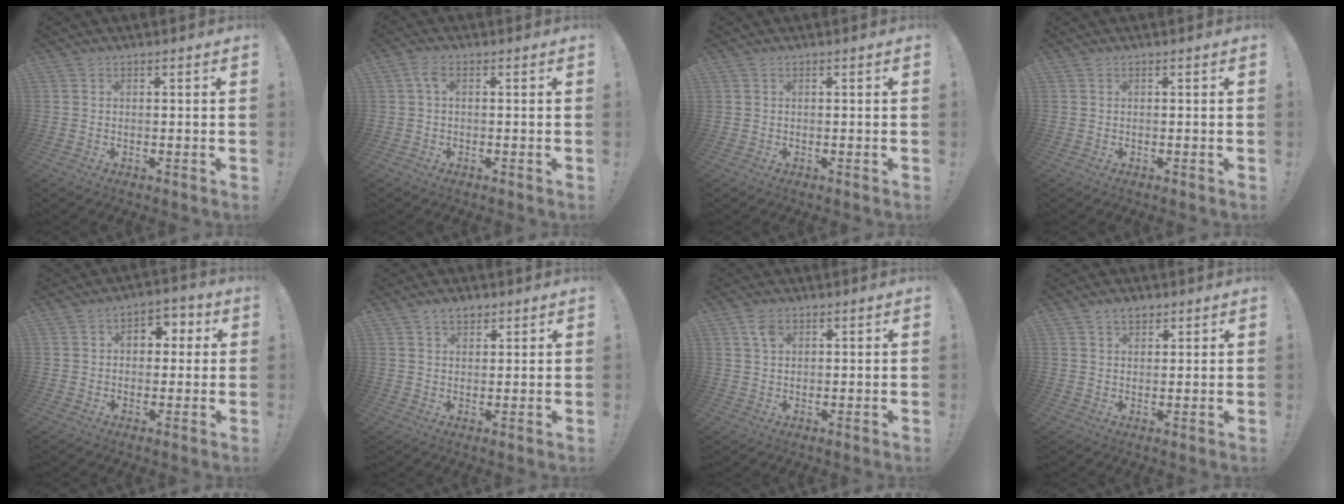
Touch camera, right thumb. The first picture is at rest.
{"total": 2.9, "force": [0.3, 1.1, 2.7], "torque": [-0.060, 0.011, 0.005]}
{"total": 0.0}
{"total": 0.0}
{"total": 6.0, "force": [1.0, 4.6, 3.6], "torque": [-0.041, 0.001, 0.015]}
{"total": 3.7, "force": [2.4, 2.2, 1.7], "torque": [-0.024, -0.007, 0.043]}
{"total": 3.6, "force": [1.8, 2.3, 2.2], "torque": [-0.038, -0.001, 0.033]}
{"total": 3.4, "force": [2.2, 2.1, 1.6], "torque": [-0.020, -0.008, 0.040]}